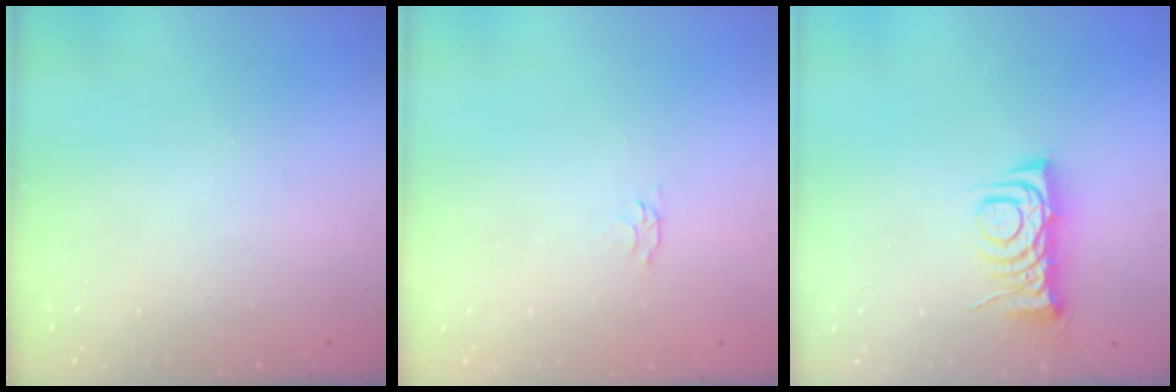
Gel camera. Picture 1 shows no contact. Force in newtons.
{"total": 2.8, "press": 2.7, "slide": 0.5}
{"total": 7.1, "press": 7.1, "slide": 0.9}